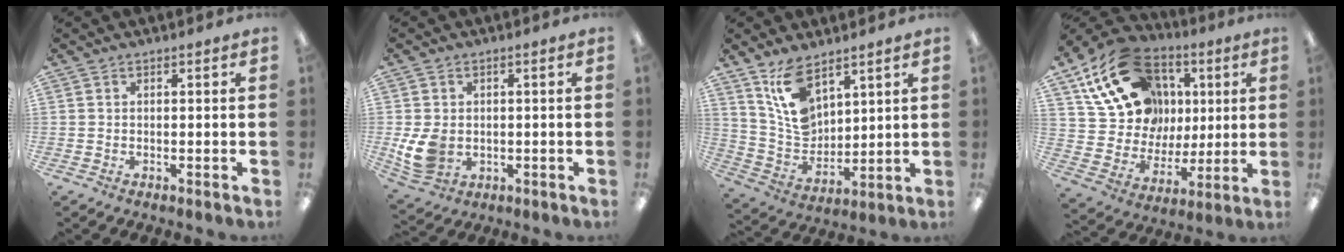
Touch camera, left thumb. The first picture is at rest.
{"total": 7.6, "force": [-0.6, 5.8, 4.9], "torque": [-0.108, 0.002, -0.007]}
{"total": 12.0, "force": [7.5, 6.8, 6.4], "torque": [-0.139, -0.030, 0.144]}
{"total": 21.6, "force": [9.4, 16.3, 10.7], "torque": [-0.173, -0.028, 0.190]}